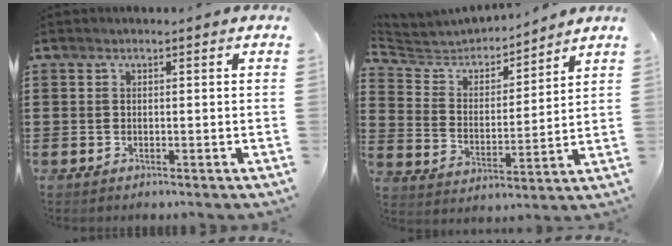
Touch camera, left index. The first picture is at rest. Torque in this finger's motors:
{"motor_torque": [1.95, -0.18, -0.05, -0.01]}